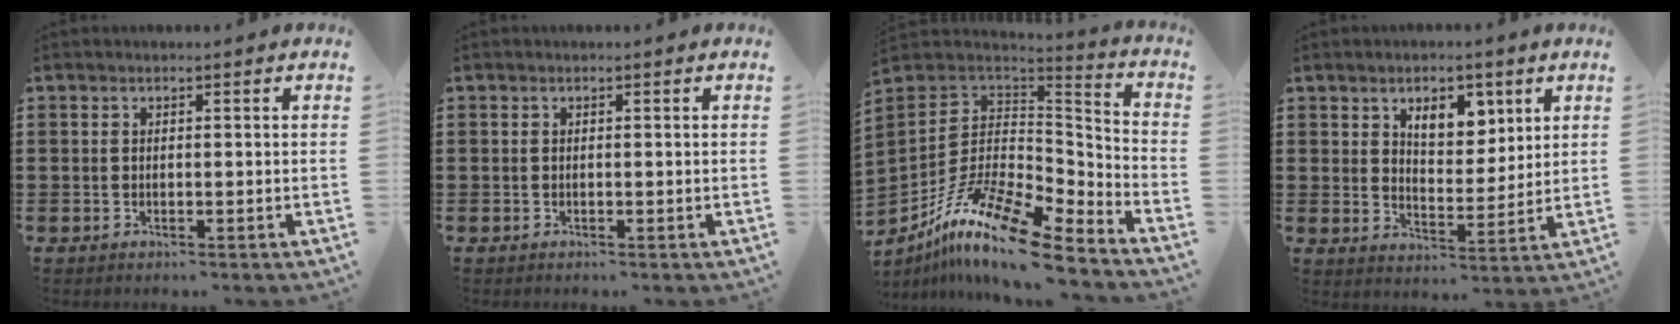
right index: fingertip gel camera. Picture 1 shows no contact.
{"total": 0.0}
{"total": 15.2, "force": [-10.3, 4.0, 10.5], "torque": [-0.210, 0.023, -0.193]}
{"total": 6.0, "force": [3.5, 3.4, 3.5], "torque": [-0.060, 0.004, 0.057]}